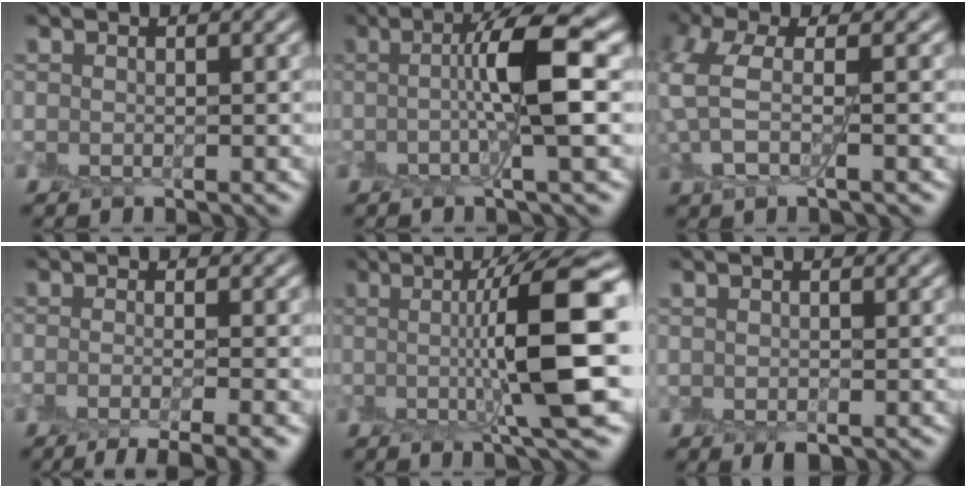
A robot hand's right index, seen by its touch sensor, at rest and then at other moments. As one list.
[{"total": 6.0, "force": [0.3, 0.7, 6.0], "torque": [-0.101, 0.014, 0.002]}, {"total": 4.4, "force": [0.3, 1.7, 4.0], "torque": [-0.095, 0.004, 0.002]}, {"total": 5.1, "force": [-2.6, 1.5, 4.1], "torque": [-0.038, -0.003, -0.046]}, {"total": 9.4, "force": [0.6, 1.6, 9.2], "torque": [-0.120, 0.001, 0.013]}, {"total": 0.9, "force": [-0.4, 0.6, 0.5], "torque": [-0.004, -0.002, 0.000]}]